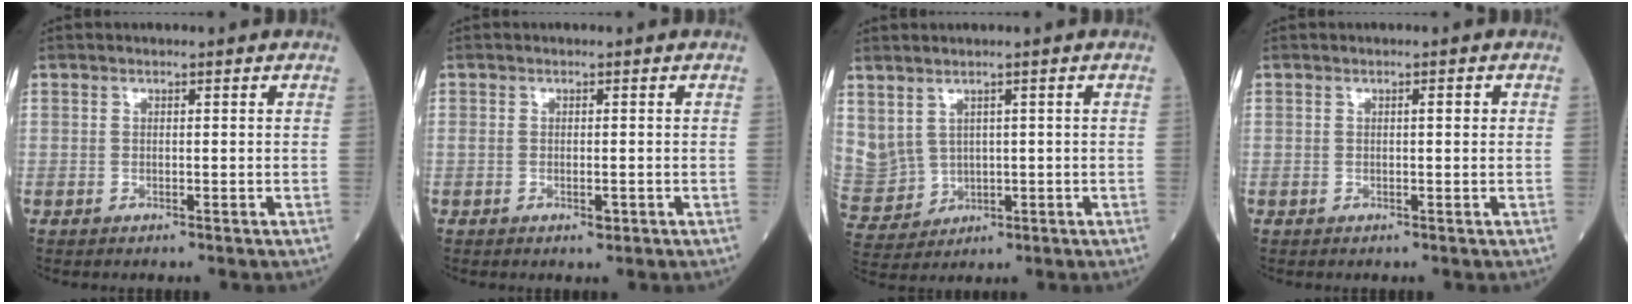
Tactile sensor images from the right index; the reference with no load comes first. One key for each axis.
{"total": 1.4, "fx": -0.5, "fy": 0.5, "fz": 1.2, "tx": -0.022, "ty": -0.001, "tz": -0.005}
{"total": 11.9, "fx": 2.1, "fy": 10.4, "fz": 5.4, "tx": -0.176, "ty": 0.025, "tz": 0.071}
{"total": 0.9, "fx": 0.2, "fy": 0.2, "fz": 0.9, "tx": -0.012, "ty": 0.003, "tz": 0.001}